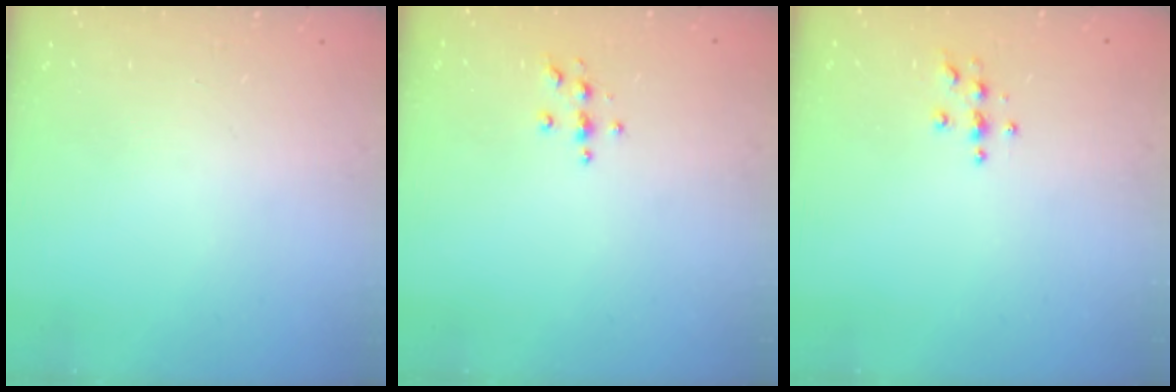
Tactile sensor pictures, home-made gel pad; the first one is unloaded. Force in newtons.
{"total": 3.9, "press": 3.8, "slide": 0.5}
{"total": 4.0, "press": 3.9, "slide": 0.4}